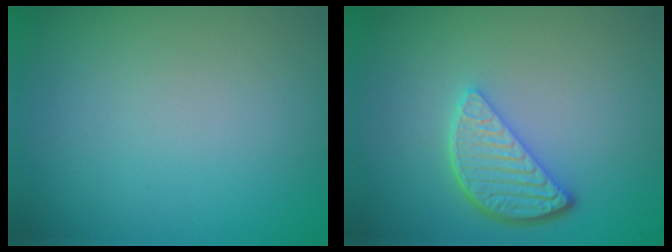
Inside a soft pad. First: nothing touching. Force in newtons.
{"total": 3.5, "press": 2.9, "slide": 2.0}